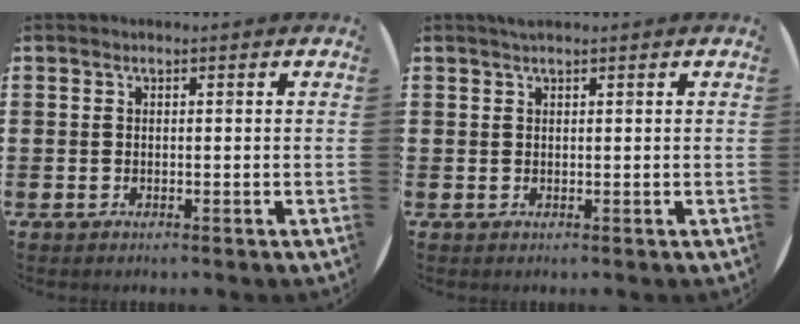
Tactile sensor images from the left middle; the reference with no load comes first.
{"total": 0.8, "force": [0.7, 0.0, 0.4], "torque": [-0.008, 0.002, 0.013]}